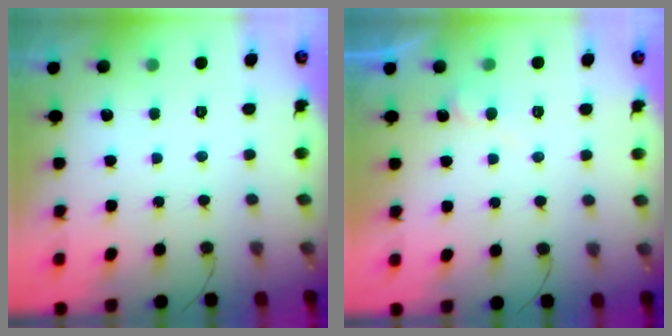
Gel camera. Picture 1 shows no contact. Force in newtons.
{"total": 5.9, "press": 5.9, "slide": 0.5}